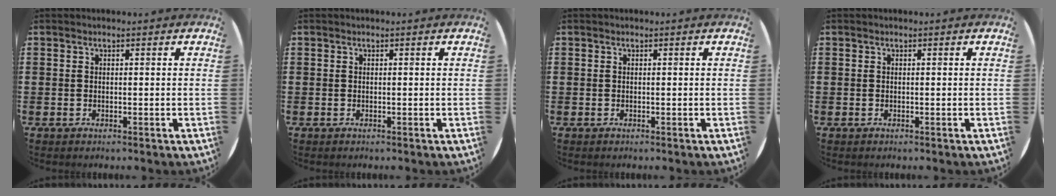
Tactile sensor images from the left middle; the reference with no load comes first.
{"total": 0.0}
{"total": 0.0}
{"total": 0.0}